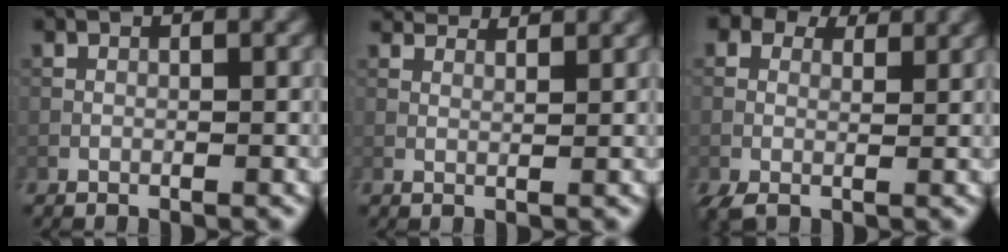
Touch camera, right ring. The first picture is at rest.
{"total": 5.4, "force": [4.7, 1.4, 2.2], "torque": [-0.053, 0.005, 0.072]}
{"total": 5.5, "force": [2.1, 3.9, 3.3], "torque": [-0.068, -0.003, 0.034]}